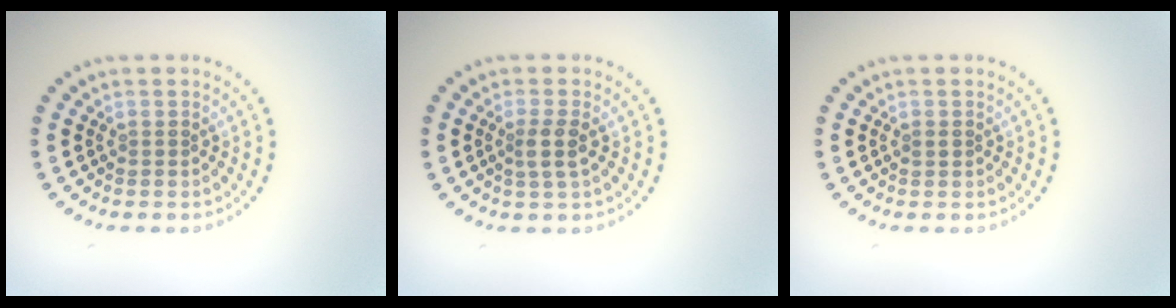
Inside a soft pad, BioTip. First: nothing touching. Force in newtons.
{"total": 1.9, "press": 1.6, "slide": 1.0}
{"total": 0.8, "press": 0.7, "slide": 0.1}